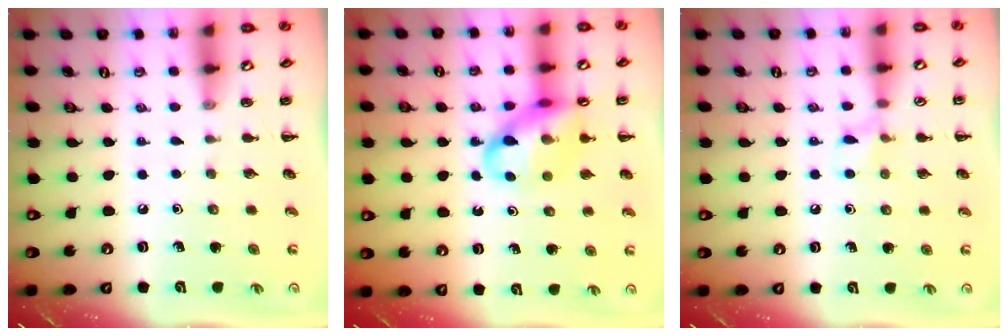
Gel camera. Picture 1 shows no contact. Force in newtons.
{"total": 14.4, "press": 13.9, "slide": 3.7}
{"total": 5.6, "press": 5.2, "slide": 1.9}